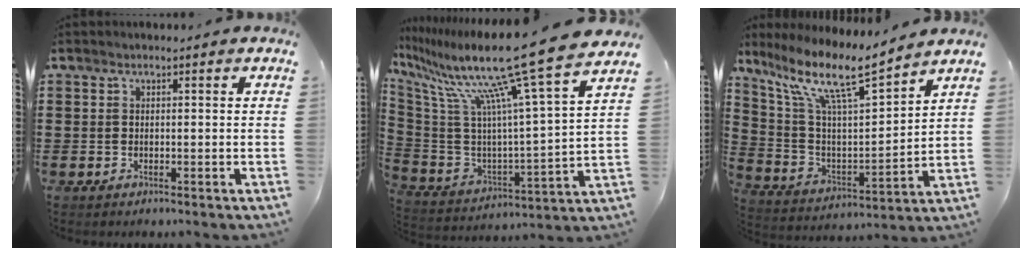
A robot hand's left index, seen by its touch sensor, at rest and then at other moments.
{"total": 16.6, "force": [12.9, -0.1, 10.4], "torque": [-0.213, -0.096, 0.196]}
{"total": 11.9, "force": [8.5, 1.9, 8.0], "torque": [-0.179, -0.051, 0.139]}